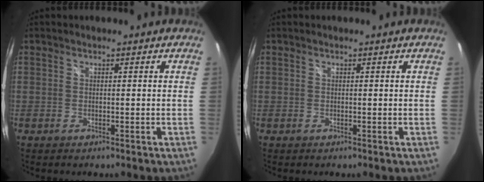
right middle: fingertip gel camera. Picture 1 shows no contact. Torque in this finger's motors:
{"motor_torque": [0.00, 0.00, 0.00, 0.00]}